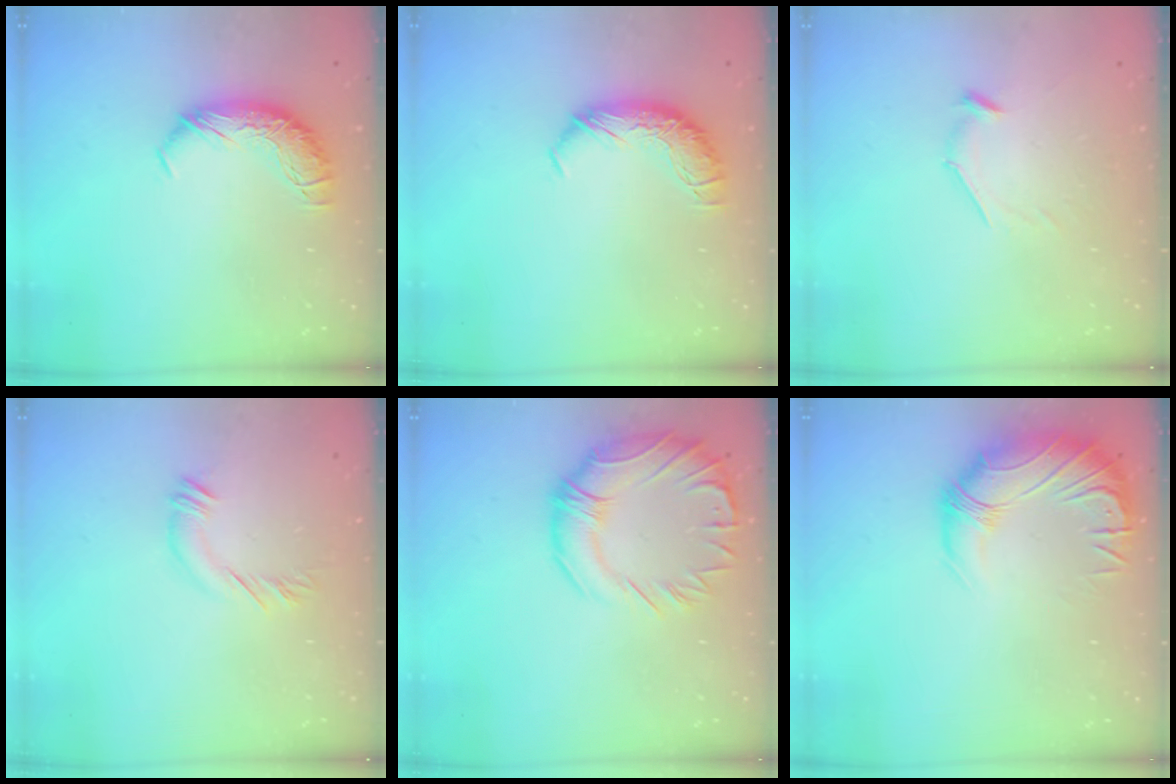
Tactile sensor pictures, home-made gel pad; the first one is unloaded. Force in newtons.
{"total": 0.0}
{"total": 6.0, "press": 6.0, "slide": 0.6}
{"total": 4.2, "press": 4.2, "slide": 0.4}
{"total": 7.4, "press": 6.8, "slide": 3.0}
{"total": 2.9, "press": 0.4, "slide": 2.9}